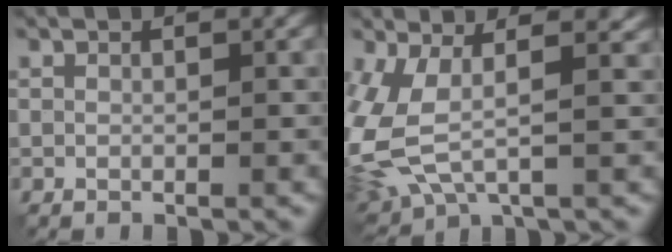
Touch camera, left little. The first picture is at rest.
{"total": 8.8, "force": [-0.3, 4.6, 7.4], "torque": [-0.200, -0.021, 0.000]}